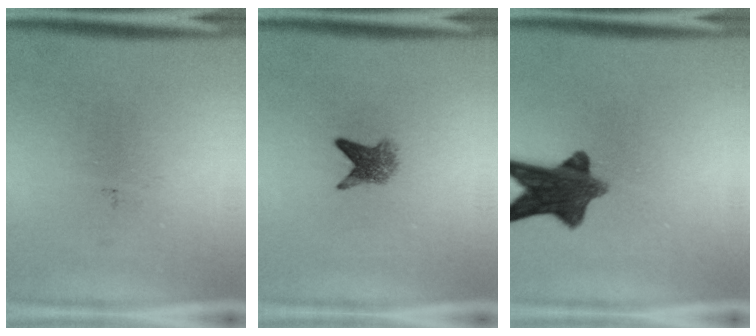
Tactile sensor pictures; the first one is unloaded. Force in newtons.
{"total": 3.3}
{"total": 10.3}